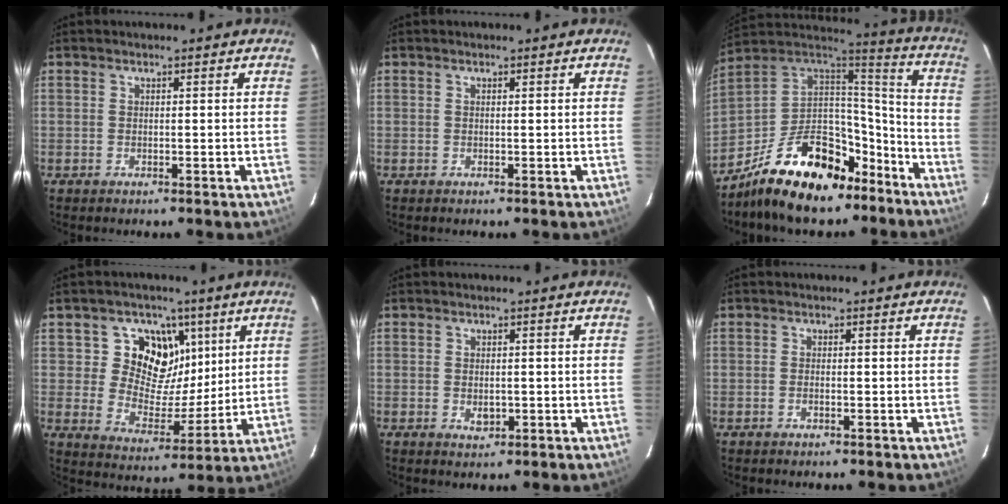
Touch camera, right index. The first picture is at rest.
{"total": 0.0}
{"total": 23.2, "force": [-15.0, 11.5, 13.5], "torque": [-0.254, 0.033, -0.226]}
{"total": 12.2, "force": [5.3, 10.1, 4.4], "torque": [-0.080, -0.009, 0.091]}
{"total": 2.2, "force": [-0.4, 1.5, 1.5], "torque": [-0.024, -0.002, -0.002]}
{"total": 0.6, "force": [-0.3, 0.1, 0.5], "torque": [-0.012, 0.001, -0.006]}